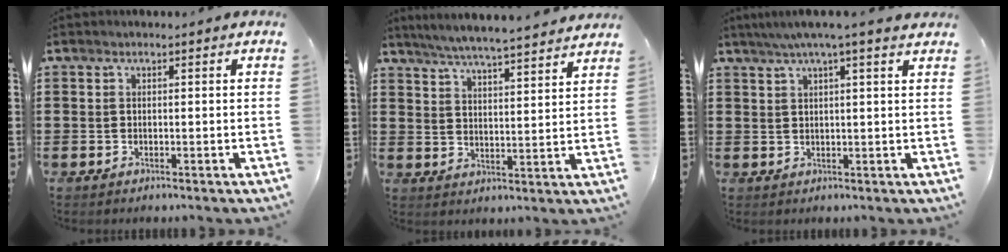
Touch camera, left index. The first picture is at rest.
{"total": 5.1, "force": [4.9, -0.6, 1.4], "torque": [-0.048, -0.033, 0.084]}
{"total": 3.8, "force": [2.7, -0.2, 2.6], "torque": [-0.057, -0.002, 0.047]}